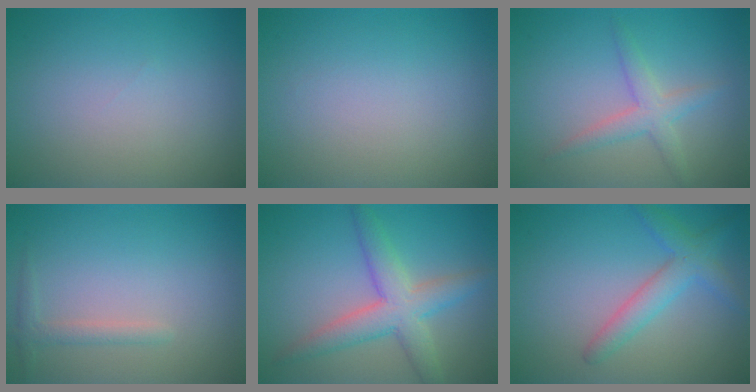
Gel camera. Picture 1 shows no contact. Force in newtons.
{"total": 0.0}
{"total": 2.5, "press": 2.5, "slide": 0.1}
{"total": 1.3, "press": 1.3, "slide": 0.1}
{"total": 5.0, "press": 5.0, "slide": 0.3}
{"total": 3.2, "press": 3.2, "slide": 0.1}